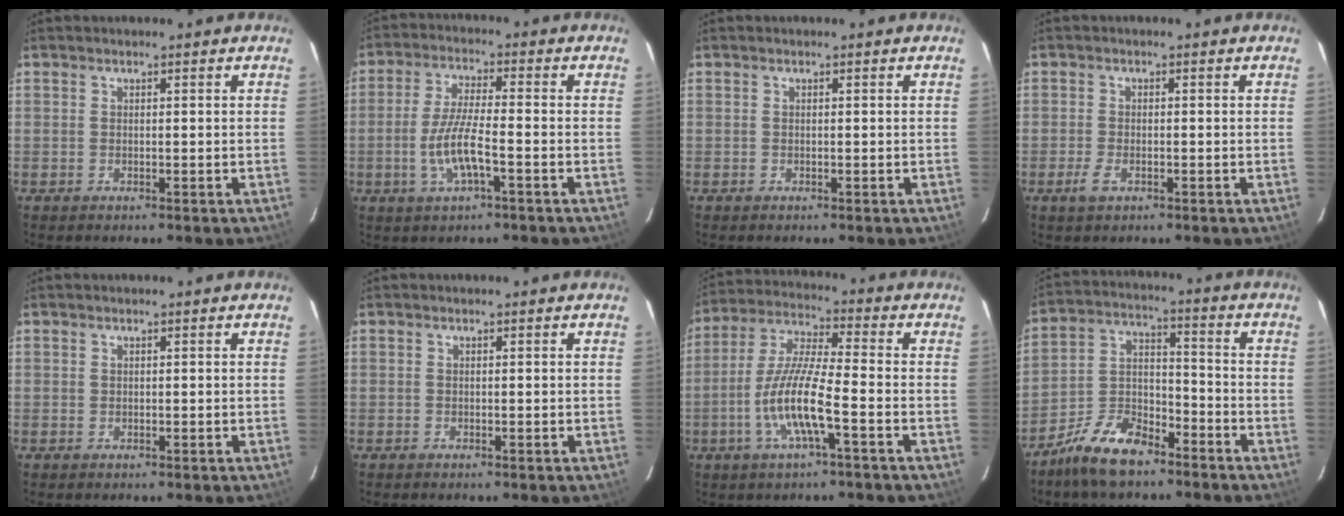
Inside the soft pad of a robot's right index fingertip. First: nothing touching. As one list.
[{"total": 7.9, "force": [-2.8, 1.3, 7.3], "torque": [-0.148, -0.003, -0.053]}, {"total": 0.0}, {"total": 2.7, "force": [-1.4, 1.2, 1.9], "torque": [-0.045, -0.004, -0.027]}, {"total": 0.0}, {"total": 0.0}, {"total": 11.3, "force": [-4.1, 1.2, 10.4], "torque": [-0.220, -0.001, -0.082]}, {"total": 11.7, "force": [-8.6, 5.1, 5.9], "torque": [-0.131, 0.021, -0.163]}]